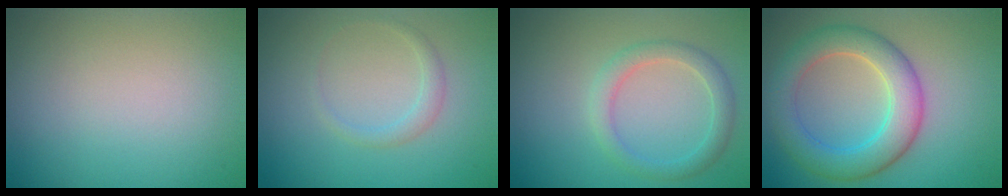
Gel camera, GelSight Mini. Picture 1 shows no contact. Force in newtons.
{"total": 1.2, "press": 1.2, "slide": 0.0}
{"total": 2.5, "press": 2.5, "slide": 0.1}
{"total": 5.7, "press": 5.7, "slide": 0.2}